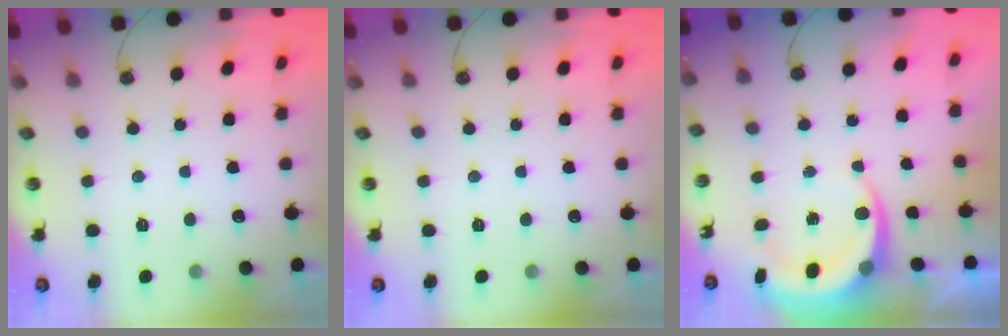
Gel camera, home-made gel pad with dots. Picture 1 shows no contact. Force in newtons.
{"total": 0.0}
{"total": 5.9, "press": 5.9, "slide": 0.4}